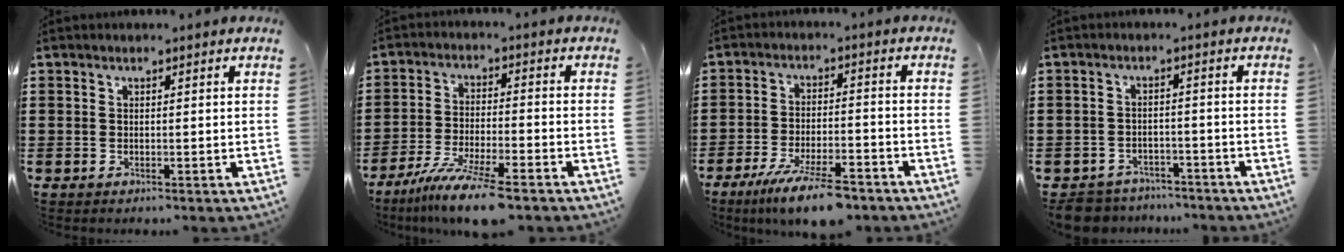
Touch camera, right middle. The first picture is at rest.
{"total": 9.0, "force": [-7.1, 0.3, 5.5], "torque": [-0.107, -0.007, -0.135]}
{"total": 8.8, "force": [-6.7, 1.4, 5.5], "torque": [-0.105, -0.001, -0.123]}
{"total": 4.3, "force": [-4.2, 0.9, 0.0], "torque": [-0.010, 0.005, -0.091]}